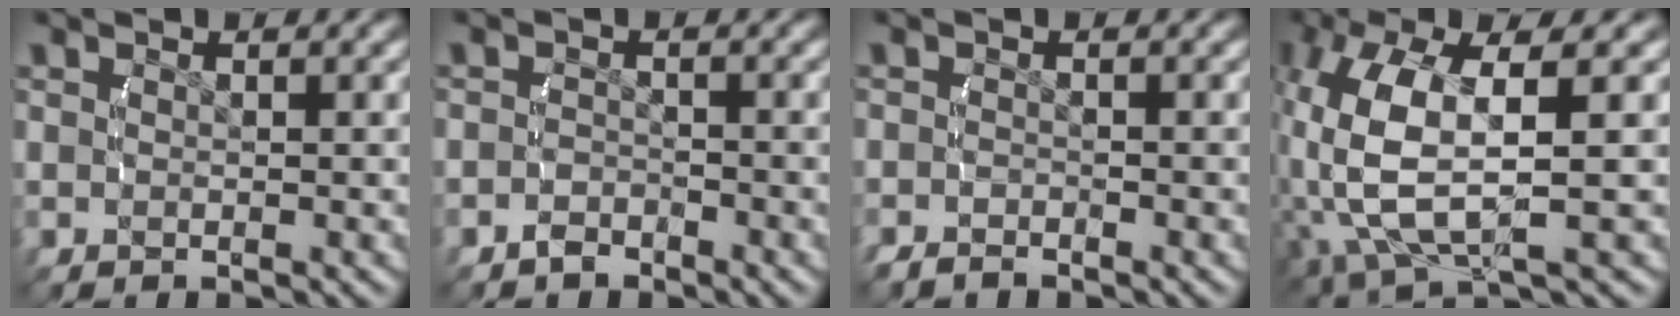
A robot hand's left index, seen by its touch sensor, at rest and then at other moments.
{"total": 1.5, "force": [-1.4, 0.5, 0.0], "torque": [0.000, -0.006, -0.024]}
{"total": 1.4, "force": [-1.3, 0.2, -0.1], "torque": [-0.009, -0.007, -0.022]}
{"total": 10.1, "force": [0.4, 5.8, 8.3], "torque": [-0.203, -0.019, 0.023]}